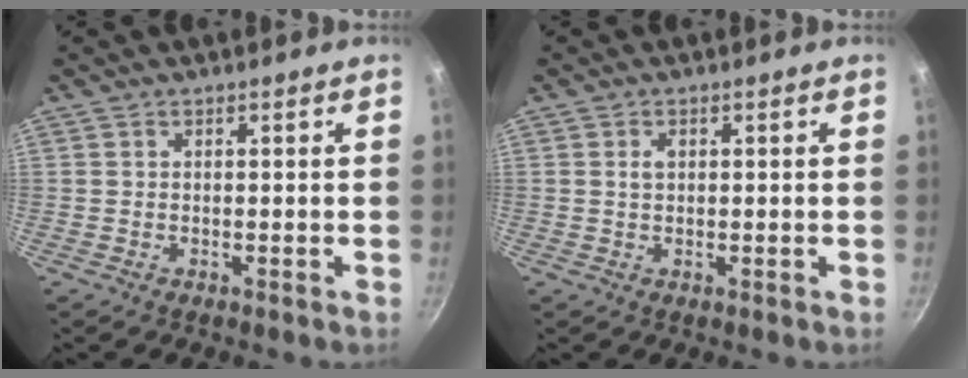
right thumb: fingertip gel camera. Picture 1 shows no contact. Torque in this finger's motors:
{"motor_torque": [-0.35, 0.12, 0.59, -0.10, 0.11]}